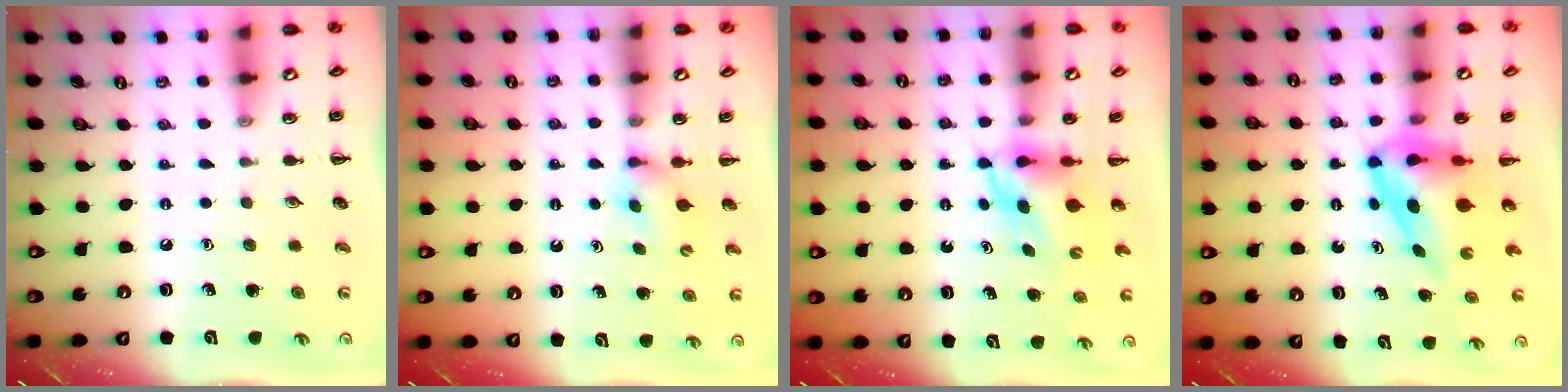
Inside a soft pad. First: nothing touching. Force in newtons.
{"total": 3.6, "press": 3.4, "slide": 1.1}
{"total": 5.8, "press": 5.7, "slide": 1.0}
{"total": 5.8, "press": 5.6, "slide": 1.7}